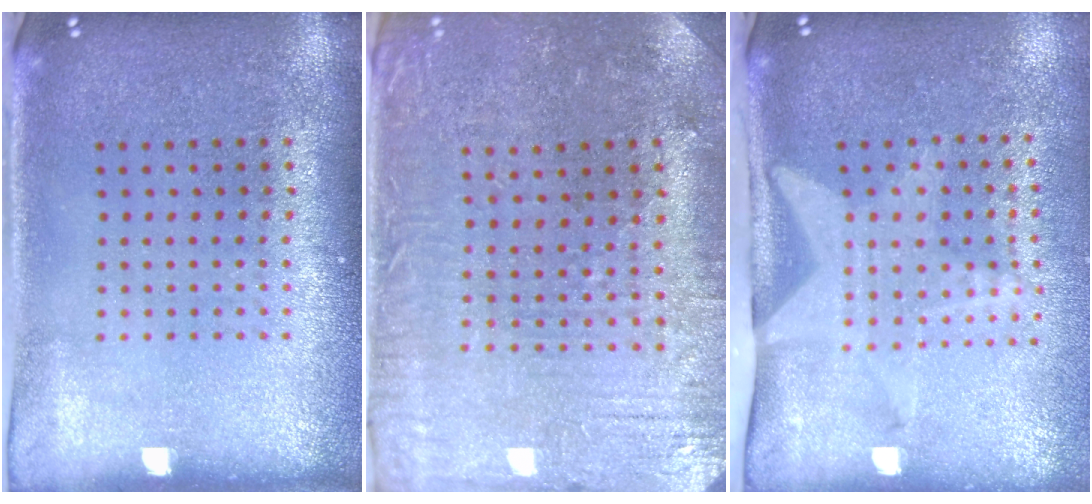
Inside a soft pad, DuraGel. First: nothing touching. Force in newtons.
{"total": 1.0, "press": 0.9, "slide": 0.4}
{"total": 2.0, "press": 1.5, "slide": 1.3}